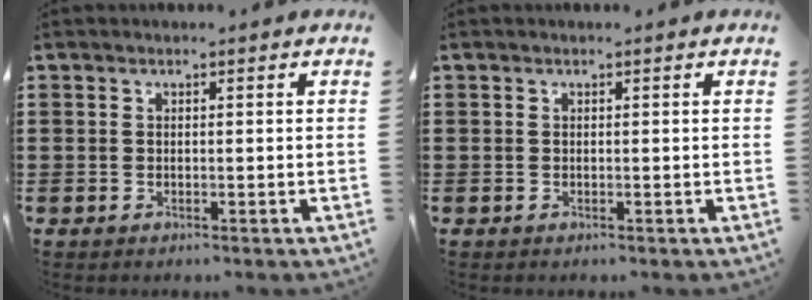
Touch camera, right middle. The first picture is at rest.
{"total": 0.0}